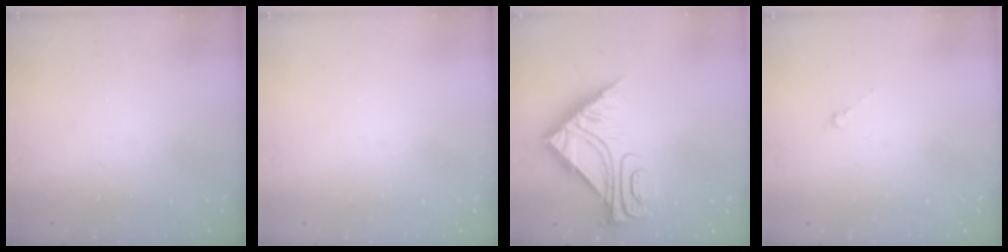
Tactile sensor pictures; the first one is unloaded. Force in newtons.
{"total": 1.3, "press": 1.3, "slide": 0.2}
{"total": 10.7, "press": 10.7, "slide": 1.0}
{"total": 0.6, "press": 0.4, "slide": 0.4}